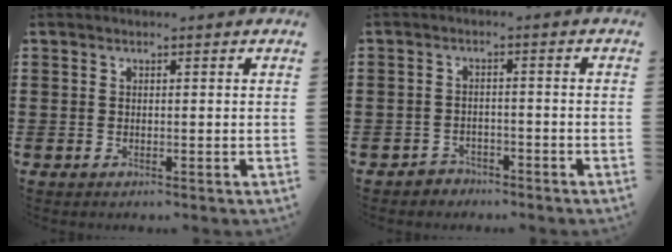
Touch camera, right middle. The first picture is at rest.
{"total": 2.2, "force": [-2.1, 0.7, -0.1], "torque": [-0.005, 0.003, -0.048]}